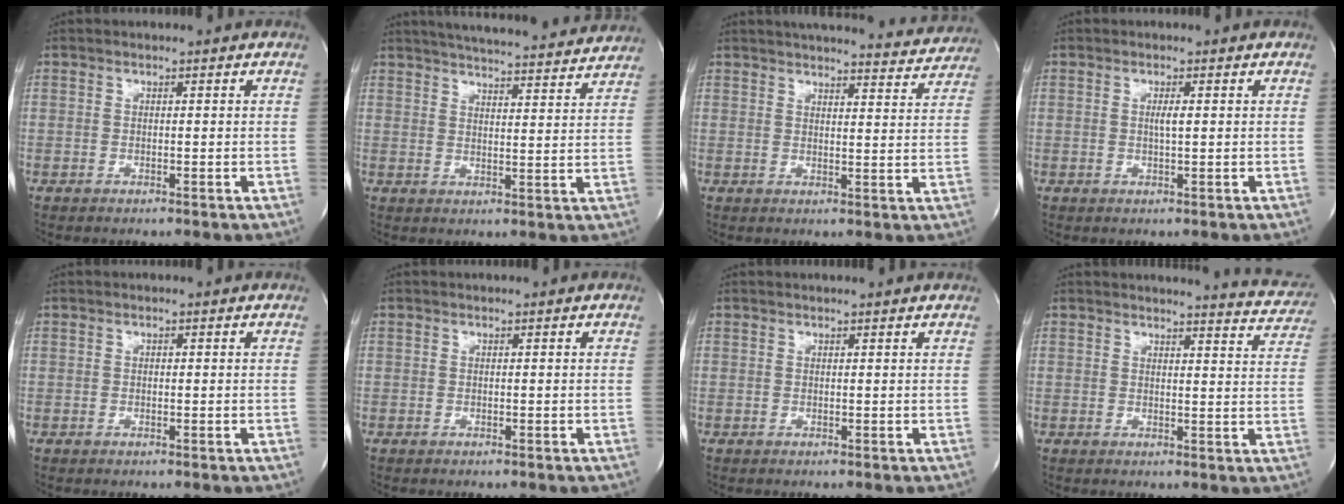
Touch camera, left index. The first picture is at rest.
{"total": 21.8, "force": [20.3, 2.2, 7.6], "torque": [-0.120, -0.008, 0.257]}
{"total": 17.8, "force": [16.9, 2.6, 4.8], "torque": [-0.064, -0.020, 0.199]}
{"total": 1.4, "force": [0.3, 0.0, 1.3], "torque": [-0.030, 0.000, 0.004]}
{"total": 0.0}
{"total": 0.0}
{"total": 2.2, "force": [2.2, 0.0, 0.5], "torque": [-0.011, 0.008, 0.022]}
{"total": 9.4, "force": [9.3, 0.9, 1.2], "torque": [-0.002, -0.048, 0.080]}